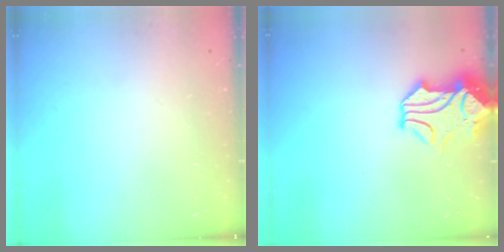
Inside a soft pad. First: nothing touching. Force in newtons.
{"total": 2.0, "press": 1.5, "slide": 1.3}